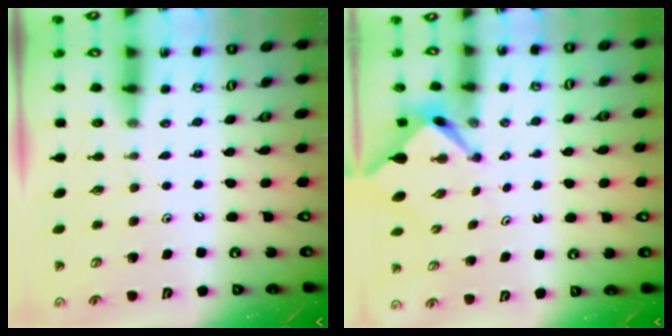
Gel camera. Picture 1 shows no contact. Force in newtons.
{"total": 2.2, "press": 2.2, "slide": 0.2}